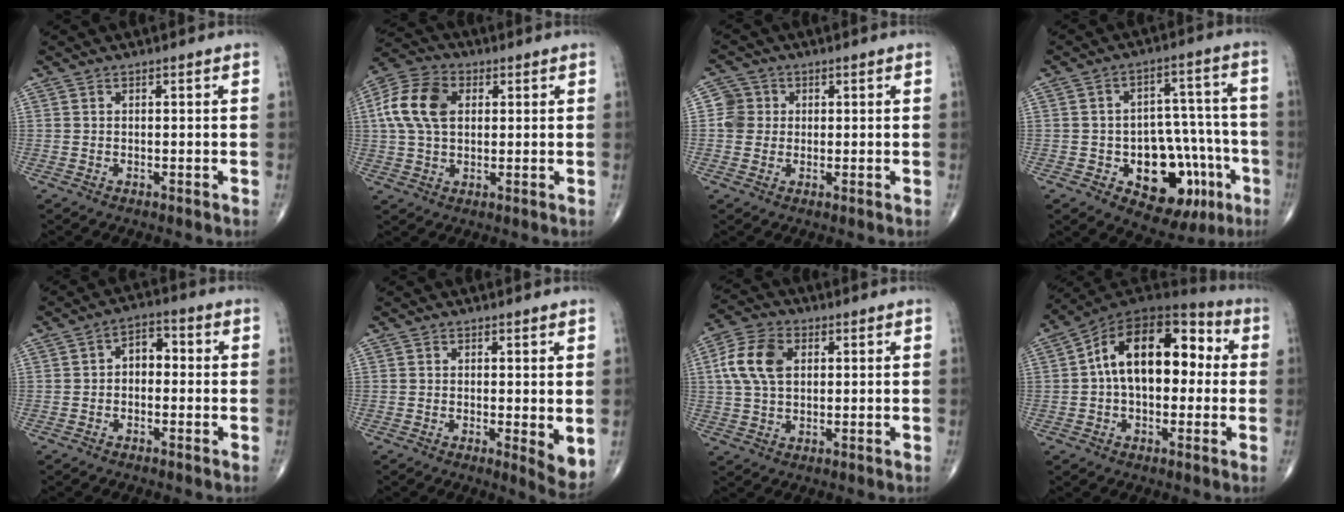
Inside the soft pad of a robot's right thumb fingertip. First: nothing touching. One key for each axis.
{"total": 11.5, "fx": 2.2, "fy": 7.7, "fz": 8.3, "tx": -0.163, "ty": 0.015, "tz": 0.035}
{"total": 4.1, "fx": 0.4, "fy": 4.0, "fz": 0.7, "tx": 0.013, "ty": 0.006, "tz": 0.001}
{"total": 17.3, "fx": -6.4, "fy": 10.8, "fz": 12.0, "tx": -0.105, "ty": 0.049, "tz": -0.076}
{"total": 4.7, "fx": -0.2, "fy": 3.2, "fz": 3.4, "tx": -0.029, "ty": 0.020, "tz": -0.018}
{"total": 4.7, "fx": 0.3, "fy": 1.4, "fz": 4.5, "tx": -0.058, "ty": -0.015, "tz": 0.004}
{"total": 9.6, "fx": 2.1, "fy": 6.2, "fz": 7.0, "tx": -0.141, "ty": 0.011, "tz": 0.037}
{"total": 18.4, "fx": 1.7, "fy": 11.0, "fz": 14.7, "tx": -0.201, "ty": 0.049, "tz": 0.016}